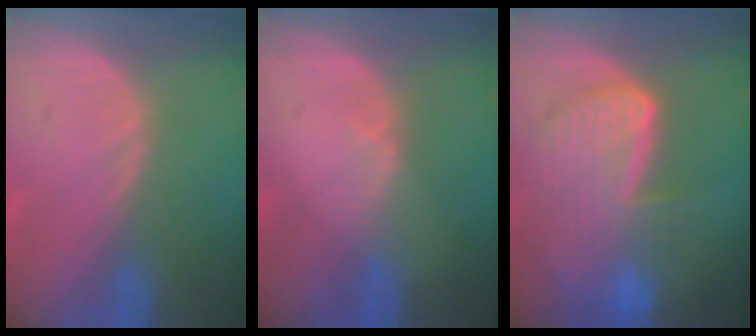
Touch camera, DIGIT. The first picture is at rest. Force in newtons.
{"total": 1.1, "press": 1.1, "slide": 0.2}
{"total": 9.1, "press": 8.0, "slide": 4.4}